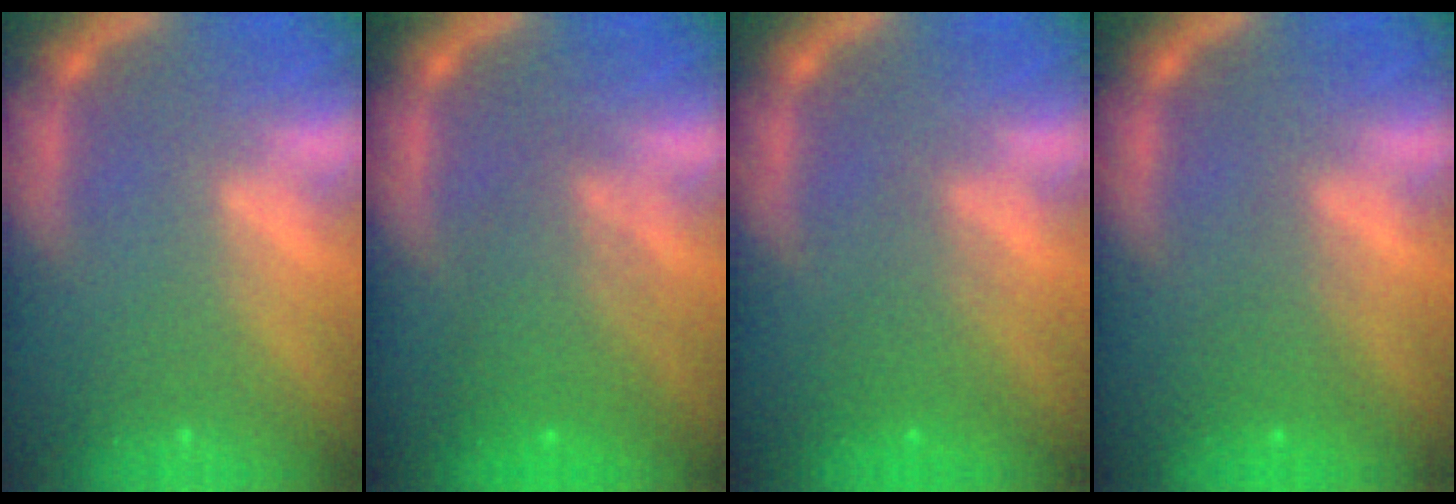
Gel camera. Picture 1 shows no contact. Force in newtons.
{"total": 4.6}
{"total": 2.5}
{"total": 2.0}